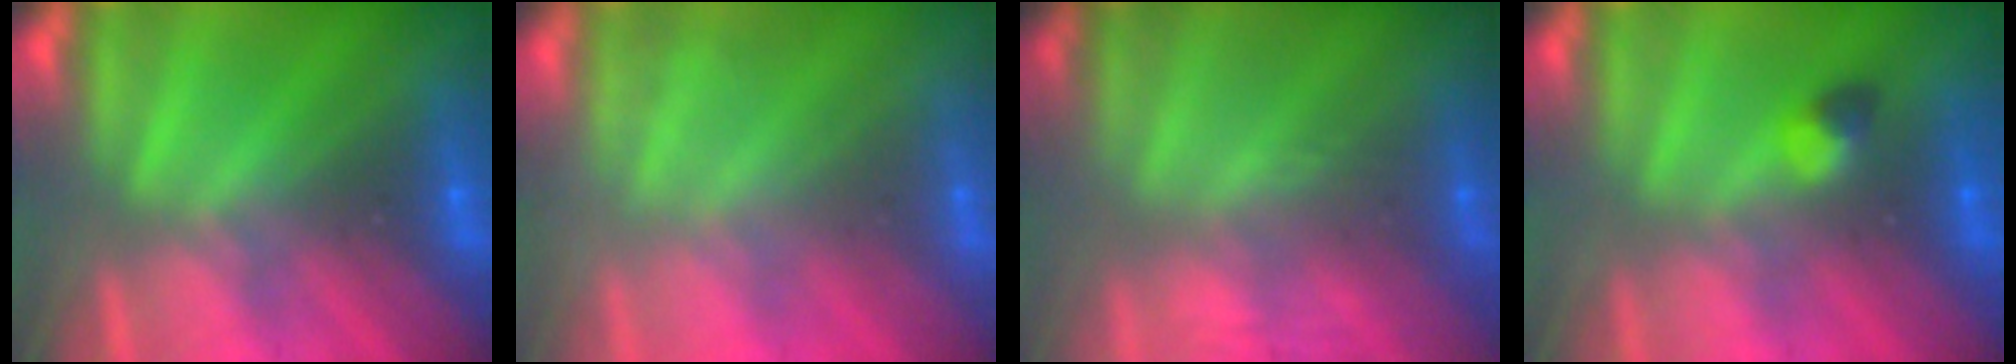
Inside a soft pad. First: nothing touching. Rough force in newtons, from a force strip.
{"total": 2.7}
{"total": 3.0}
{"total": 2.6}